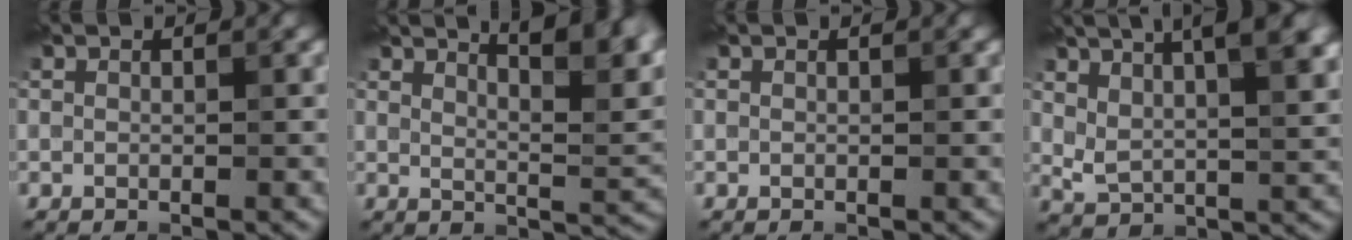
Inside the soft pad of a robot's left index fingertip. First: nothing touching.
{"total": 8.9, "force": [5.9, 2.6, 6.1], "torque": [-0.056, 0.026, 0.069]}
{"total": 0.0}
{"total": 10.0, "force": [5.3, 4.3, 7.3], "torque": [-0.119, 0.025, 0.081]}